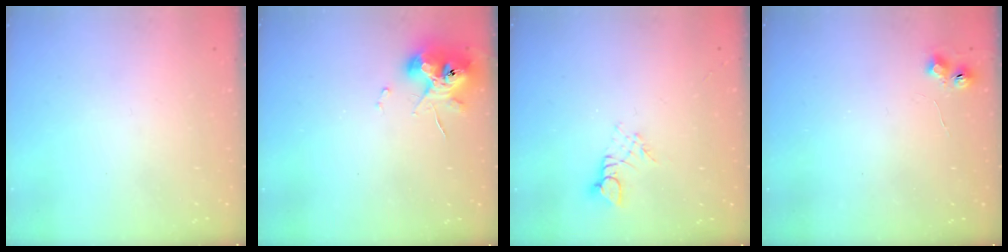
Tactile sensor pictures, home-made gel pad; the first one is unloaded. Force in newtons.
{"total": 10.6, "press": 10.5, "slide": 1.2}
{"total": 2.3, "press": 2.3, "slide": 0.2}
{"total": 5.6, "press": 5.6, "slide": 0.7}